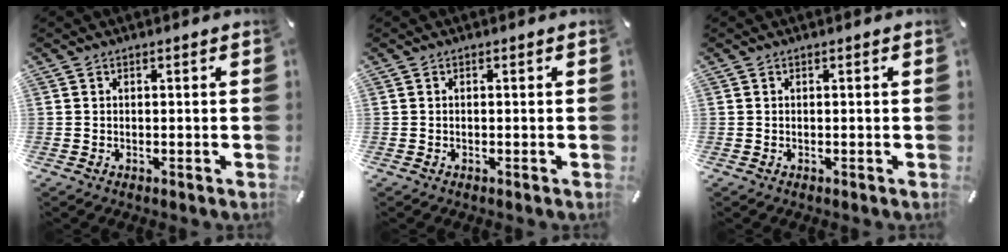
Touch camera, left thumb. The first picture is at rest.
{"total": 0.0}
{"total": 0.0}